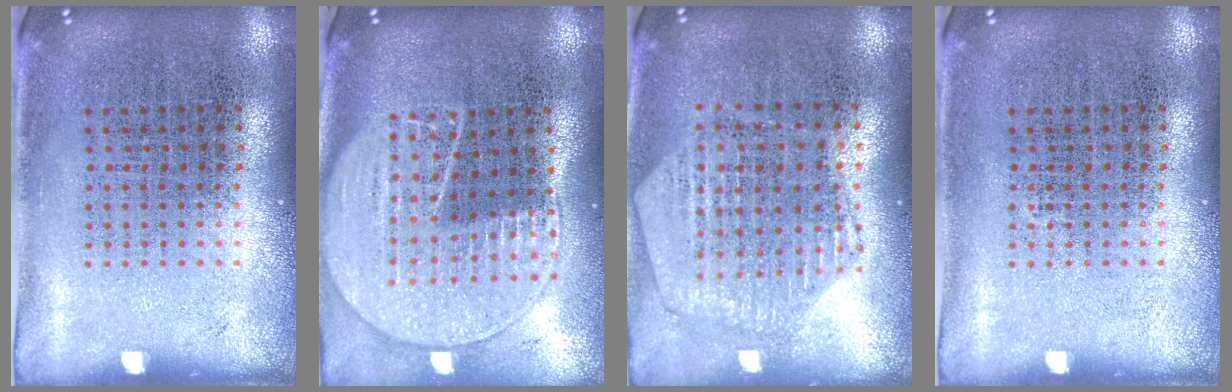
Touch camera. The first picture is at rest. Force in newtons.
{"total": 1.9, "press": 1.8, "slide": 0.8}
{"total": 1.2, "press": 1.2, "slide": 0.2}
{"total": 0.0}